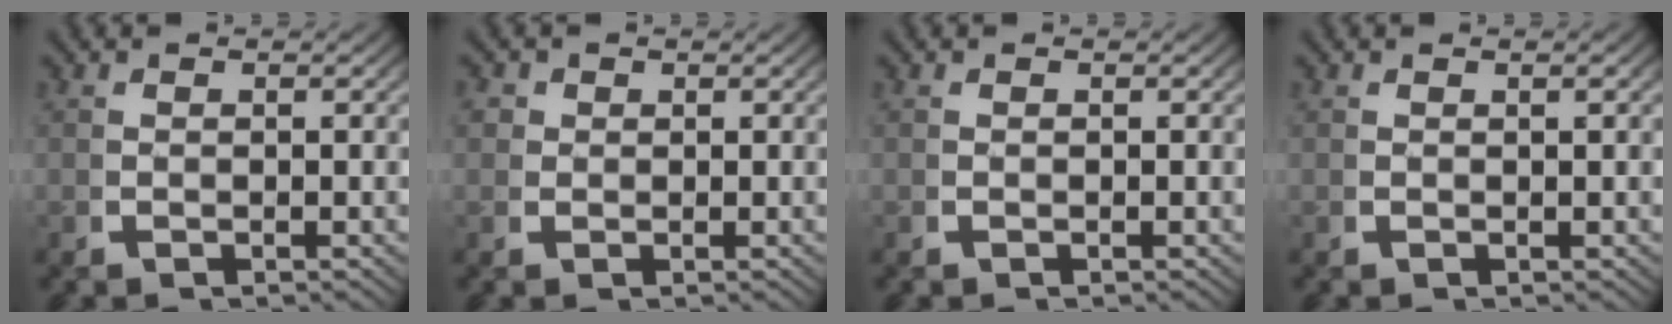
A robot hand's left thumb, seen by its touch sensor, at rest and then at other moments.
{"total": 1.8, "force": [0.7, 1.6, 0.5], "torque": [-0.013, -0.005, 0.011]}
{"total": 0.0}
{"total": 0.6, "force": [0.2, -0.1, 0.5], "torque": [-0.011, 0.003, 0.005]}